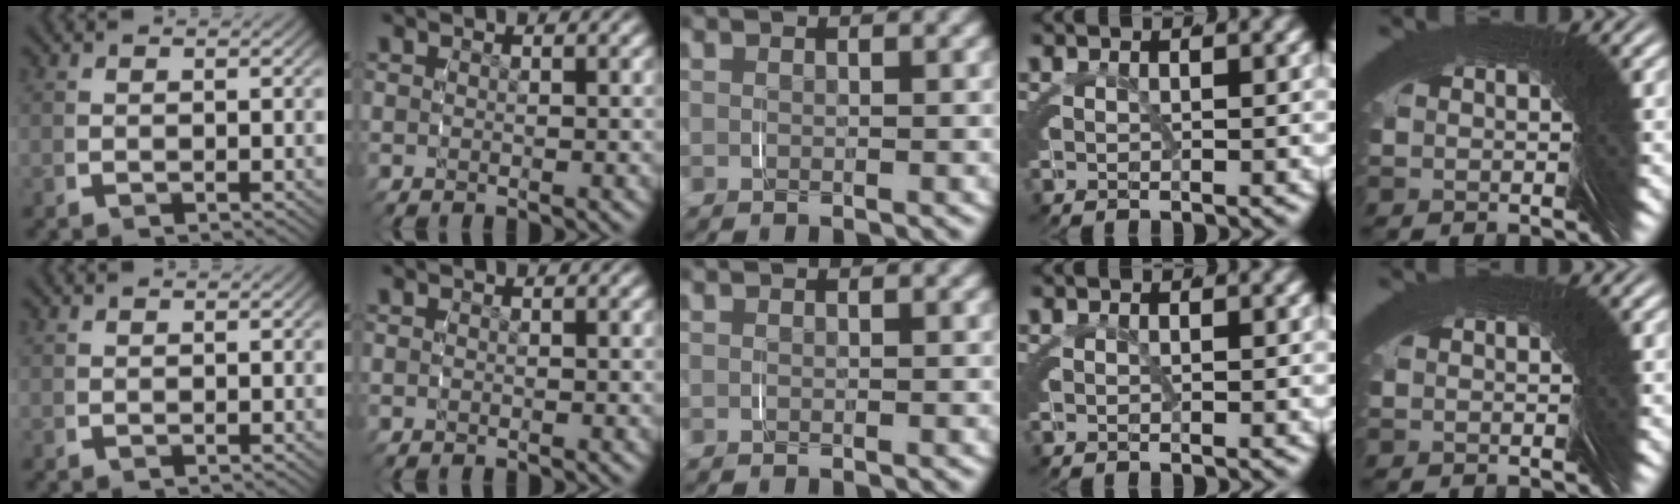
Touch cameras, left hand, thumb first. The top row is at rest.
{"thumb": {"total": 0.5, "force": [0.5, -0.1, -0.2], "torque": [0.002, -0.004, 0.014]}}